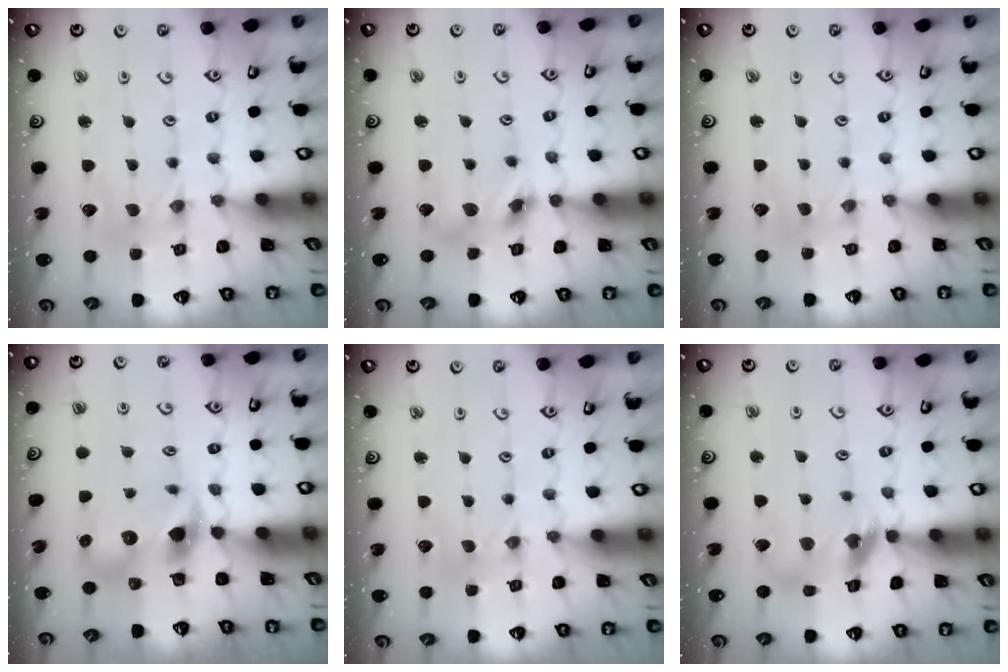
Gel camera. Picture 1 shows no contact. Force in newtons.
{"total": 9.2, "press": 9.2, "slide": 1.0}
{"total": 1.9, "press": 1.9, "slide": 0.3}
{"total": 8.2, "press": 8.1, "slide": 1.3}
{"total": 0.0}
{"total": 13.0, "press": 12.9, "slide": 1.5}